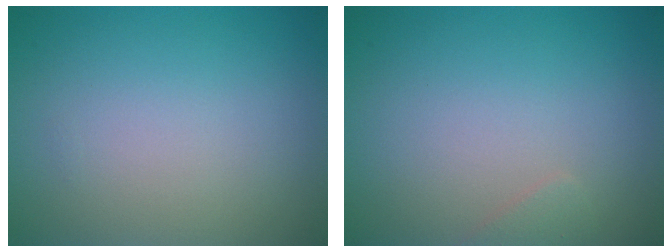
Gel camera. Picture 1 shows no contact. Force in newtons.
{"total": 0.8, "press": 0.8, "slide": 0.0}